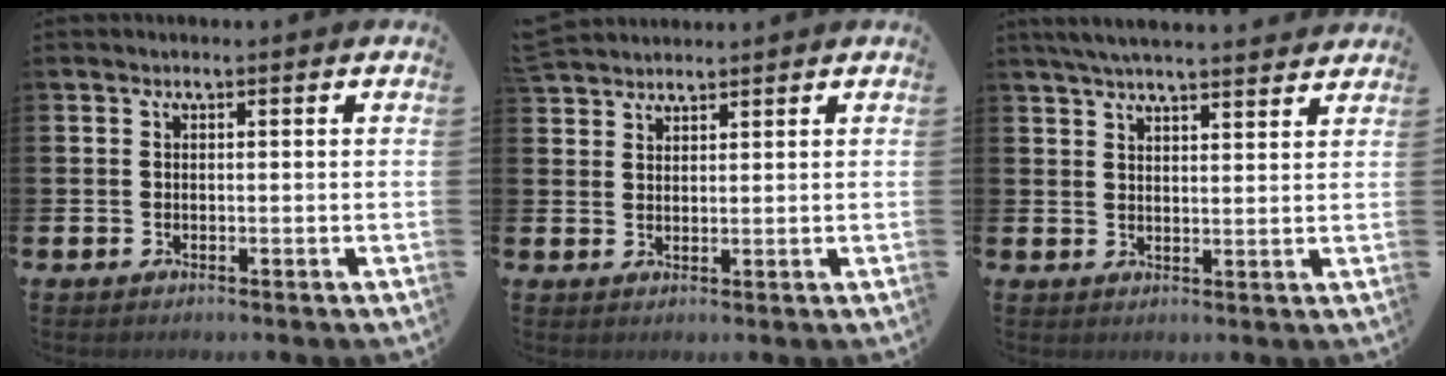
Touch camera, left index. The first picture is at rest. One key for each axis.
{"total": 2.8, "fx": 2.7, "fy": 0.5, "fz": -0.2, "tx": -0.002, "ty": -0.010, "tz": 0.052}
{"total": 5.0, "fx": 4.8, "fy": 0.4, "fz": 1.3, "tx": -0.036, "ty": -0.016, "tz": 0.087}